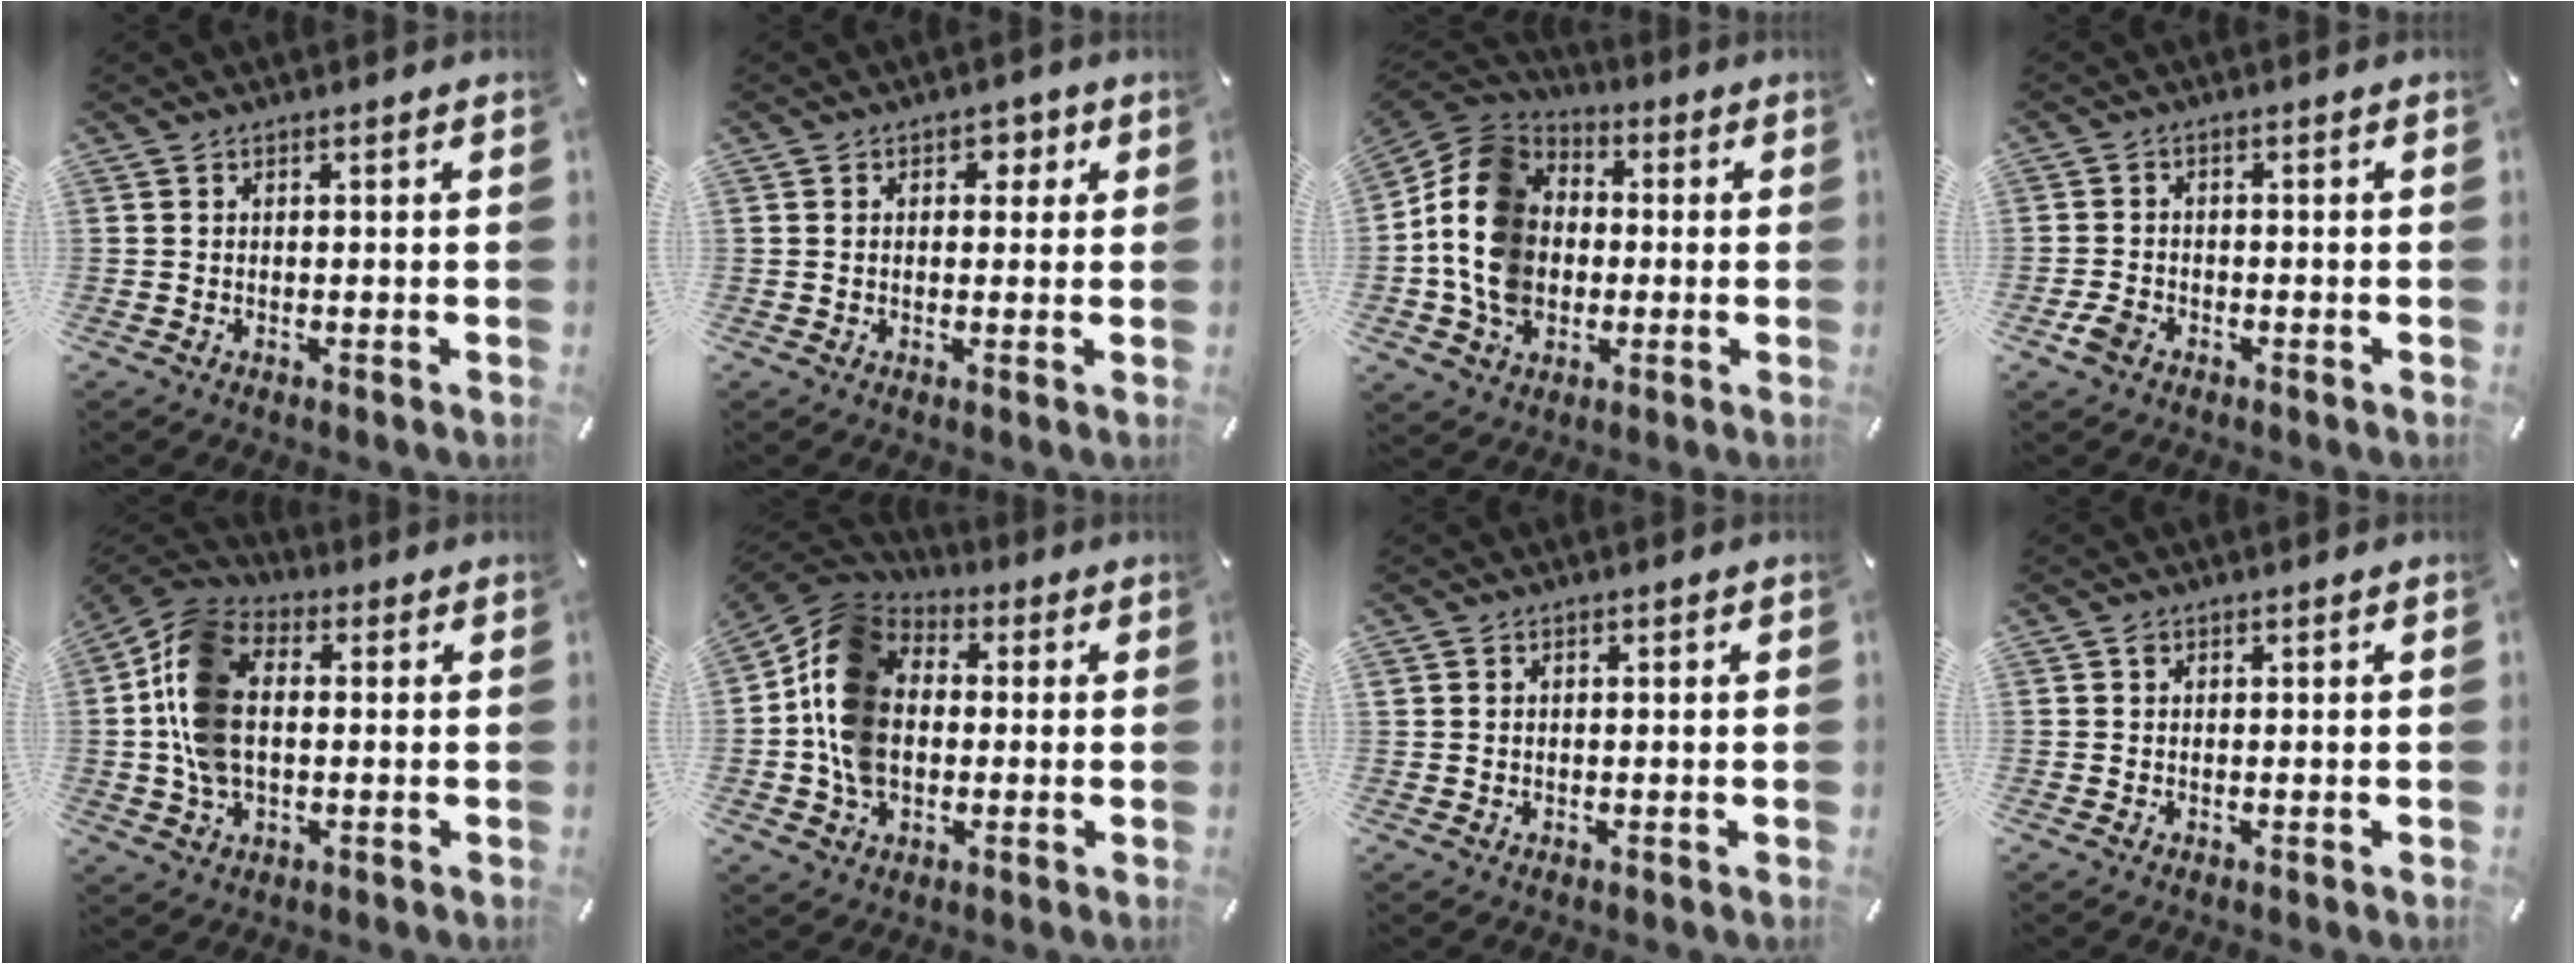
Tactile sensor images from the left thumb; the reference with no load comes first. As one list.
[{"total": 3.5, "force": [0.5, 2.7, 2.2], "torque": [-0.014, -0.004, -0.002]}, {"total": 16.4, "force": [-2.3, 13.9, 8.4], "torque": [-0.192, 0.031, -0.042]}, {"total": 3.6, "force": [-2.0, 2.4, 1.7], "torque": [-0.047, 0.002, -0.042]}, {"total": 14.5, "force": [-0.1, 10.1, 10.4], "torque": [-0.234, 0.015, 0.000]}, {"total": 14.1, "force": [-1.1, 11.5, 8.0], "torque": [-0.182, 0.023, -0.020]}, {"total": 0.9, "force": [0.2, 0.8, 0.2], "torque": [-0.004, 0.005, 0.003]}, {"total": 0.8, "force": [0.3, 0.7, 0.3], "torque": [-0.005, 0.003, 0.005]}]